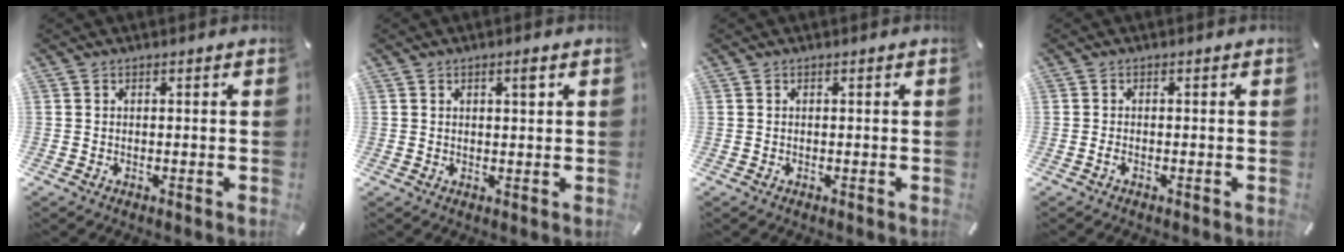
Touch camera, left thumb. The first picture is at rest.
{"total": 2.3, "force": [1.0, 0.8, 1.9], "torque": [-0.032, 0.001, 0.013]}
{"total": 0.0}
{"total": 1.1, "force": [-0.6, 0.3, 0.9], "torque": [-0.019, 0.000, -0.011]}